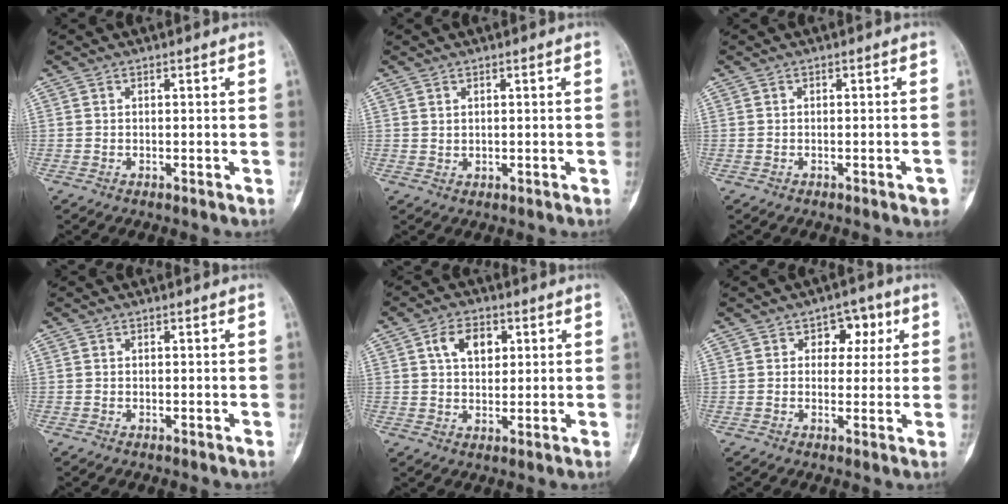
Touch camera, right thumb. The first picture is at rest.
{"total": 0.8, "force": [0.6, 0.5, 0.4], "torque": [-0.001, -0.005, 0.012]}
{"total": 1.8, "force": [-1.0, 0.5, 1.4], "torque": [-0.016, 0.008, -0.011]}
{"total": 0.0}
{"total": 7.0, "force": [2.4, 4.5, 4.7], "torque": [-0.063, -0.001, 0.039]}
{"total": 5.5, "force": [1.8, 4.3, 2.9], "torque": [0.001, 0.001, 0.018]}